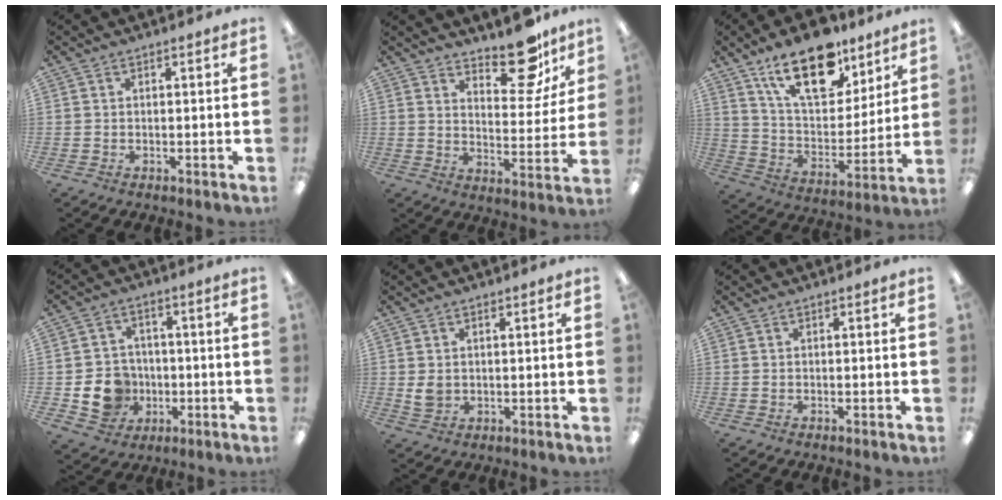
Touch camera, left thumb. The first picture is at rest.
{"total": 13.4, "force": [10.6, 5.3, 6.4], "torque": [-0.061, -0.079, 0.181]}
{"total": 20.3, "force": [13.5, 9.6, 11.7], "torque": [-0.195, -0.068, 0.235]}
{"total": 9.7, "force": [-2.5, 8.6, 3.5], "torque": [-0.085, 0.021, -0.036]}
{"total": 2.9, "force": [0.8, 2.4, 1.5], "torque": [-0.013, -0.003, 0.012]}
{"total": 0.0}